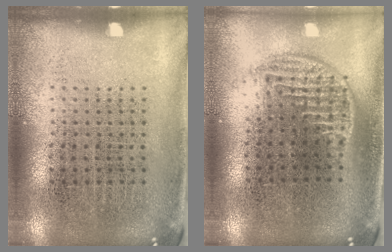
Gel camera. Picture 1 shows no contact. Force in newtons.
{"total": 1.3, "press": 1.1, "slide": 0.7}